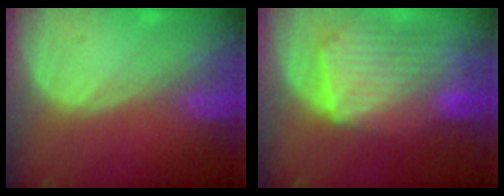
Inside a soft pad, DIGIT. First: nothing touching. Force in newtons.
{"total": 10.8, "press": 9.4, "slide": 5.3}